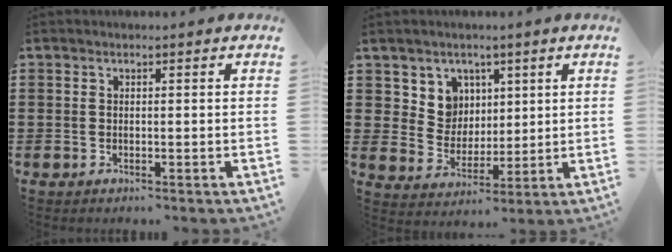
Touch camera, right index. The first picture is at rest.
{"total": 6.7, "force": [3.3, 5.6, 1.4], "torque": [-0.053, 0.002, 0.062]}